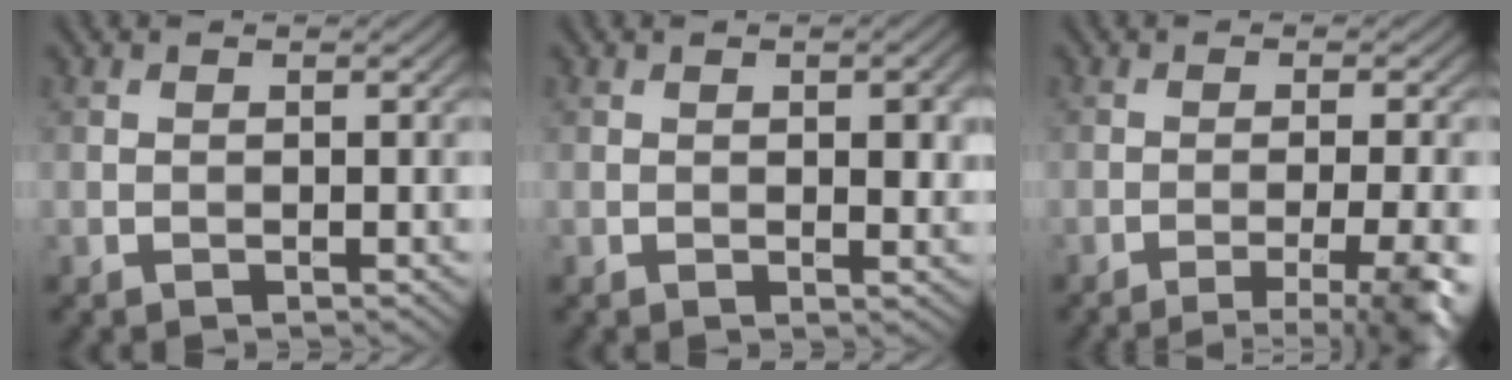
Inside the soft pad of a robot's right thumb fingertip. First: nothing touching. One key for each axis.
{"total": 3.4, "fx": 0.5, "fy": 1.5, "fz": 3.0, "tx": -0.043, "ty": -0.001, "tz": 0.010}
{"total": 7.6, "fx": -4.0, "fy": 1.5, "fz": 6.3, "tx": -0.079, "ty": 0.002, "tz": -0.055}